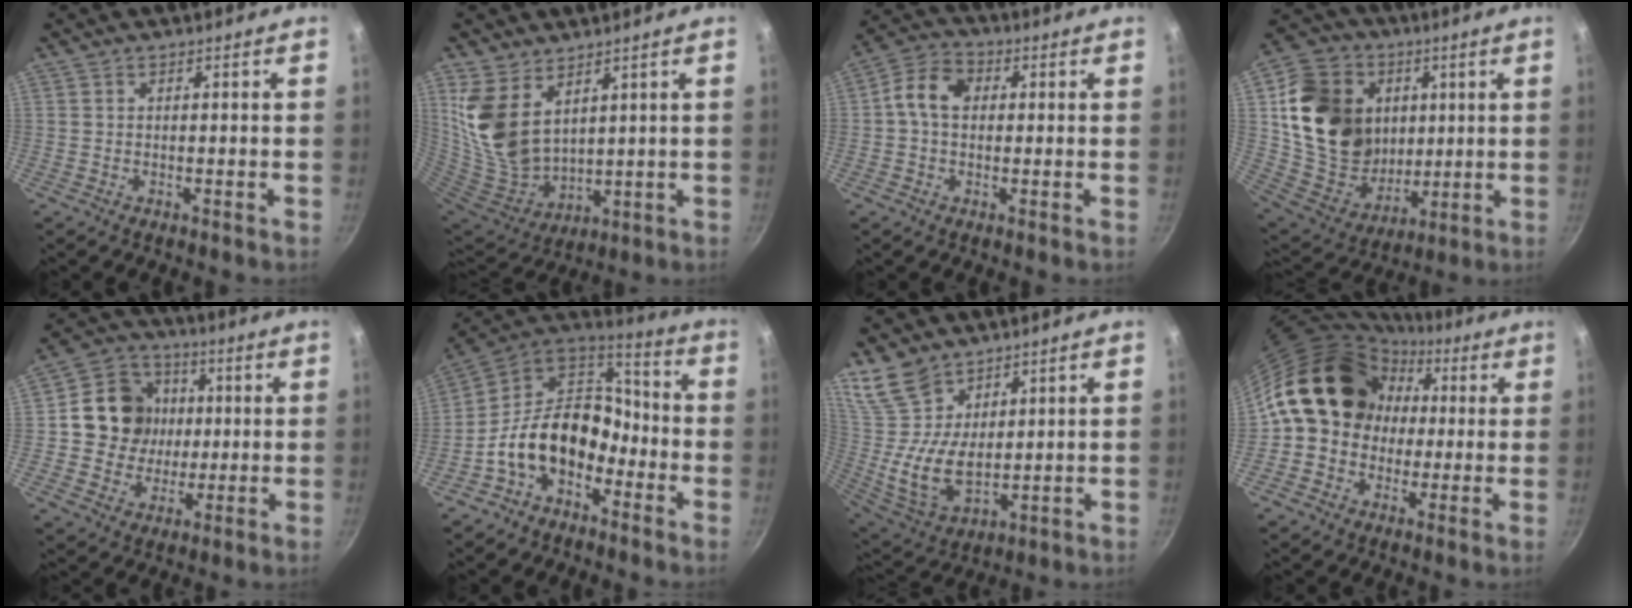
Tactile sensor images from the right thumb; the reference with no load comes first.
{"total": 13.3, "force": [6.7, 8.0, 8.3], "torque": [-0.160, -0.060, 0.152]}
{"total": 7.5, "force": [0.8, 5.5, 5.1], "torque": [-0.079, 0.018, -0.003]}
{"total": 22.2, "force": [4.8, 18.2, 11.8], "torque": [-0.186, -0.014, 0.102]}
{"total": 13.6, "force": [1.2, 12.4, 5.4], "torque": [-0.062, 0.016, 0.012]}
{"total": 16.4, "force": [-6.0, 11.5, 10.0], "torque": [-0.131, 0.073, -0.127]}
{"total": 13.4, "force": [8.2, 8.1, 6.9], "torque": [-0.114, -0.055, 0.174]}
{"total": 16.3, "force": [1.8, 13.8, 8.6], "torque": [-0.104, 0.048, 0.020]}